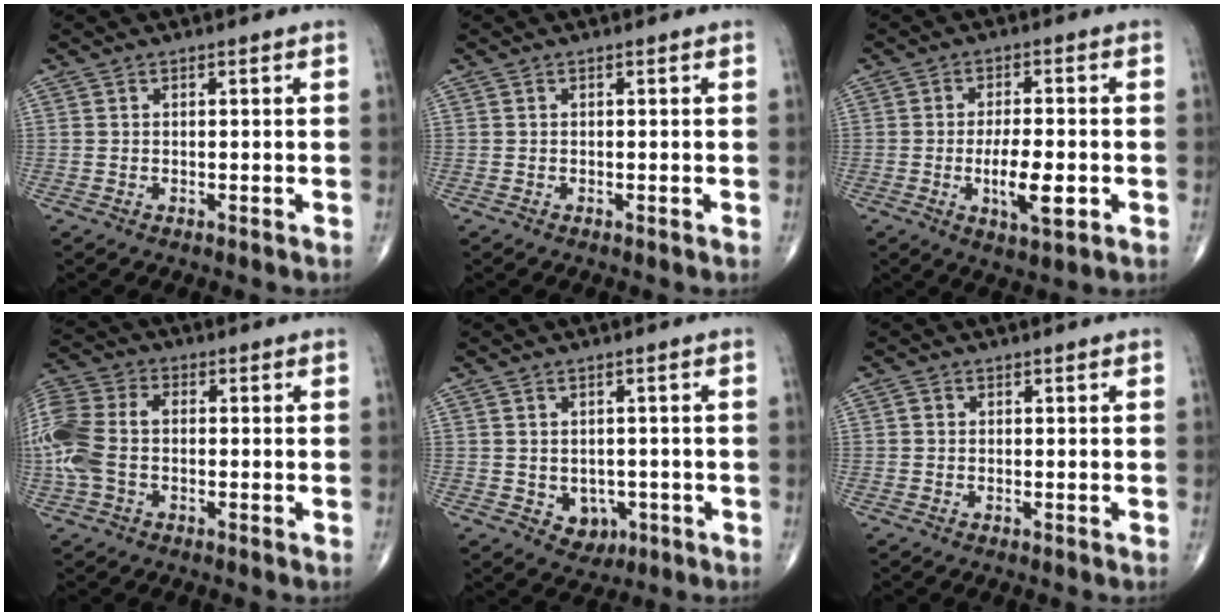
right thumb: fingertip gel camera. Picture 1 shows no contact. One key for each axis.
{"total": 0.0}
{"total": 8.4, "fx": -2.0, "fy": 2.9, "fz": 7.6, "tx": -0.124, "ty": -0.001, "tz": -0.031}
{"total": 13.4, "fx": -1.0, "fy": 8.8, "fz": 10.1, "tx": -0.257, "ty": 0.027, "tz": -0.023}
{"total": 4.6, "fx": -1.2, "fy": 3.8, "fz": 2.5, "tx": -0.008, "ty": 0.004, "tz": -0.006}
{"total": 0.7, "fx": 0.0, "fy": 0.7, "fz": 0.3, "tx": -0.001, "ty": 0.001, "tz": -0.002}